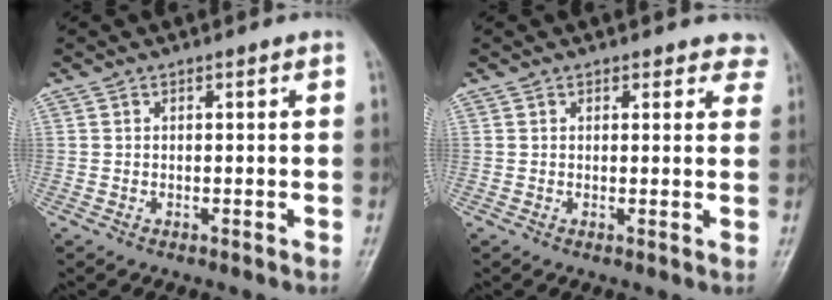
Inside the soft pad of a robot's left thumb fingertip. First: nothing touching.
{"total": 3.7, "force": [3.1, 1.9, 0.7], "torque": [0.034, -0.012, 0.021]}